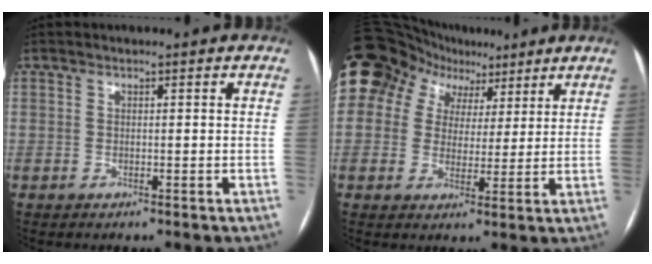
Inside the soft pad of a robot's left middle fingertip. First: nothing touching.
{"total": 14.5, "force": [8.0, 10.9, 5.2], "torque": [-0.100, 0.069, 0.133]}